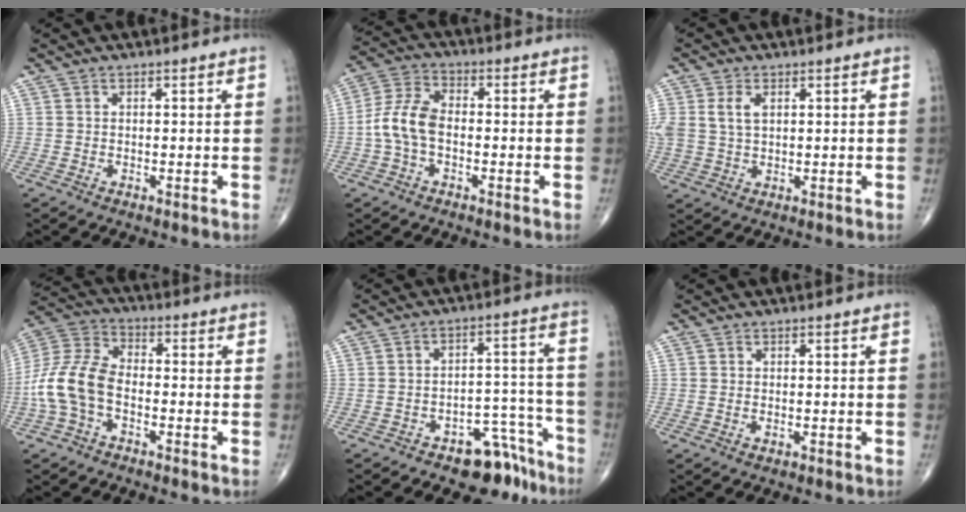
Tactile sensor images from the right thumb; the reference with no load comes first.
{"total": 8.2, "force": [-1.5, 4.8, 6.5], "torque": [-0.137, 0.027, -0.038]}
{"total": 5.8, "force": [1.5, 3.6, 4.3], "torque": [-0.098, 0.004, 0.035]}
{"total": 11.8, "force": [-3.2, 7.0, 8.9], "torque": [-0.192, 0.034, -0.071]}
{"total": 9.3, "force": [-6.9, 4.9, 3.9], "torque": [-0.009, 0.086, -0.098]}
{"total": 0.7, "force": [-0.2, 0.4, 0.6], "torque": [-0.011, 0.003, -0.001]}